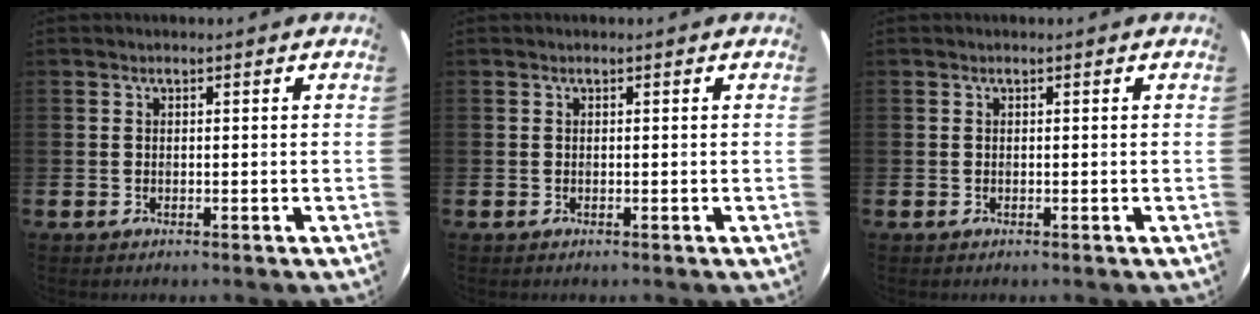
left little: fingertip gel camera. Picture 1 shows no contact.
{"total": 0.0}
{"total": 0.0}